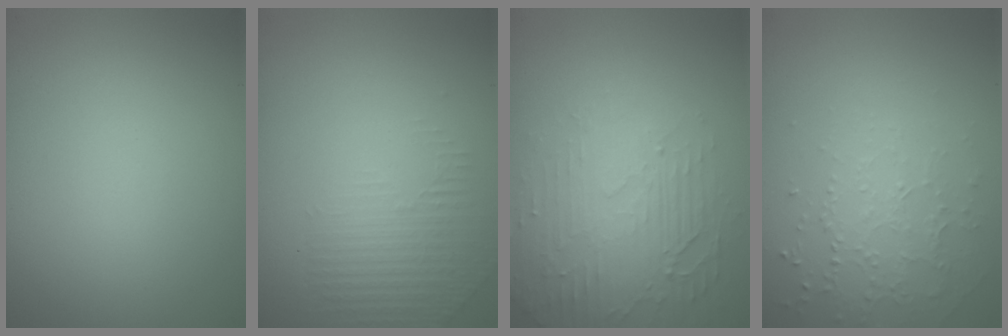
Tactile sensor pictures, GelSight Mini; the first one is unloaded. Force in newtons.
{"total": 1.3, "press": 0.5, "slide": 1.2}
{"total": 5.2, "press": 3.3, "slide": 4.1}
{"total": 1.5, "press": 1.2, "slide": 0.9}